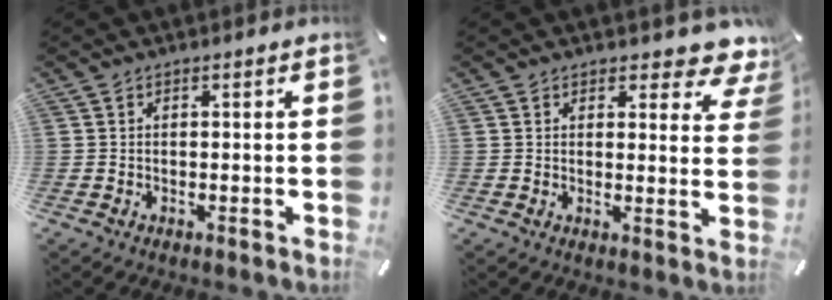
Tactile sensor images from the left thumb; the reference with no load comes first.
{"total": 5.8, "force": [4.6, 2.8, 2.2], "torque": [-0.008, -0.037, 0.076]}